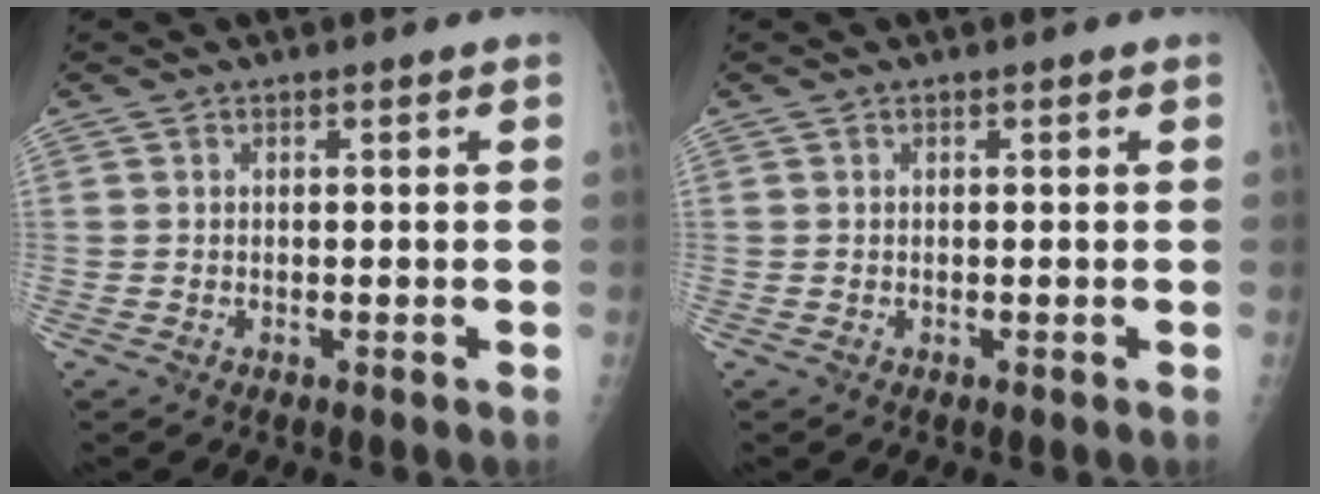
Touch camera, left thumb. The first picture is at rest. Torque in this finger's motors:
{"motor_torque": [0.00, 0.00, 0.00, 0.00, 0.00]}